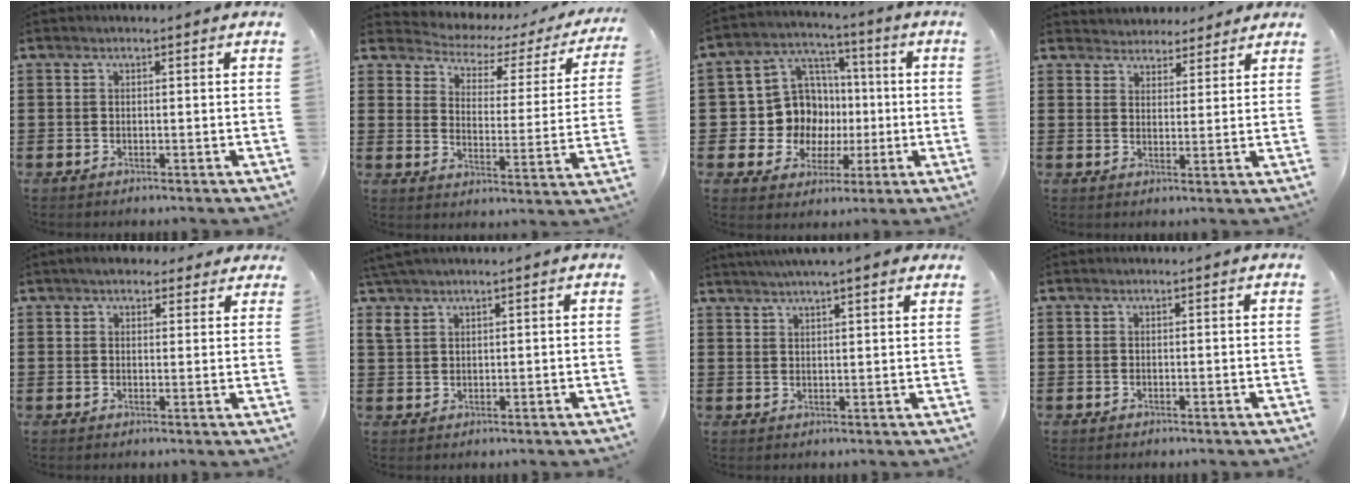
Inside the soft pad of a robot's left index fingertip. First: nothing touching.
{"total": 2.5, "force": [2.1, 1.2, 0.8], "torque": [-0.036, -0.019, 0.023]}
{"total": 10.9, "force": [0.2, 10.4, 3.2], "torque": [-0.107, -0.002, 0.017]}
{"total": 3.5, "force": [3.2, 1.3, -0.3], "torque": [-0.009, -0.008, 0.060]}
{"total": 3.5, "force": [2.9, 1.5, 1.2], "torque": [-0.034, 0.003, 0.053]}
{"total": 2.8, "force": [2.1, 0.9, 1.7], "torque": [-0.040, 0.003, 0.041]}
{"total": 3.7, "force": [3.2, -0.3, 1.7], "torque": [-0.043, -0.007, 0.057]}
{"total": 0.0}